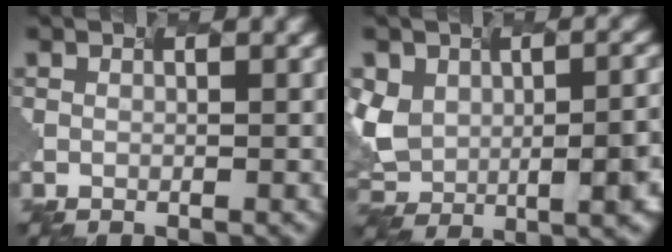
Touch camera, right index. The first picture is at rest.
{"total": 10.2, "force": [-0.6, 6.8, 7.5], "torque": [-0.145, -0.019, 0.005]}